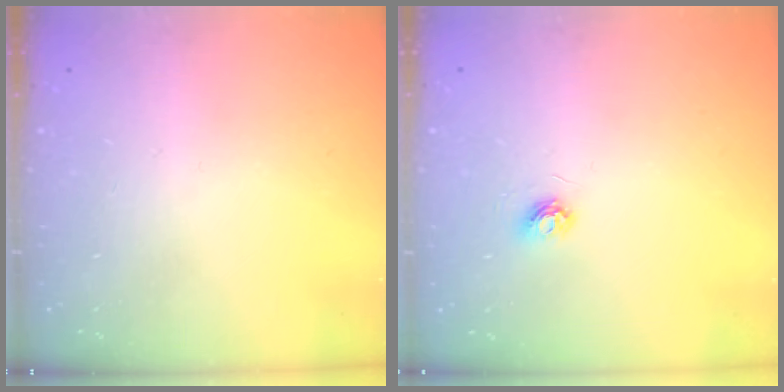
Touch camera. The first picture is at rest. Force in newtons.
{"total": 4.5, "press": 4.5, "slide": 0.5}